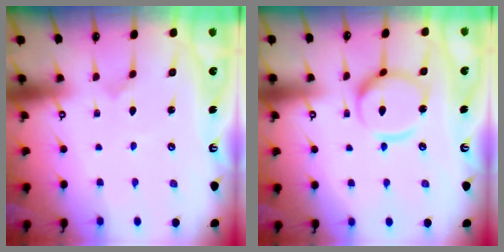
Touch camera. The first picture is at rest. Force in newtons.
{"total": 12.7, "press": 12.6, "slide": 1.3}